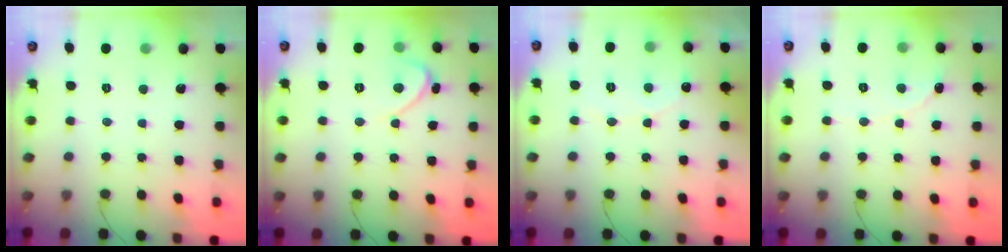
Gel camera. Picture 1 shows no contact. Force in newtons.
{"total": 3.9, "press": 3.9, "slide": 0.2}
{"total": 5.3, "press": 5.2, "slide": 0.2}
{"total": 0.7, "press": 0.7, "slide": 0.0}